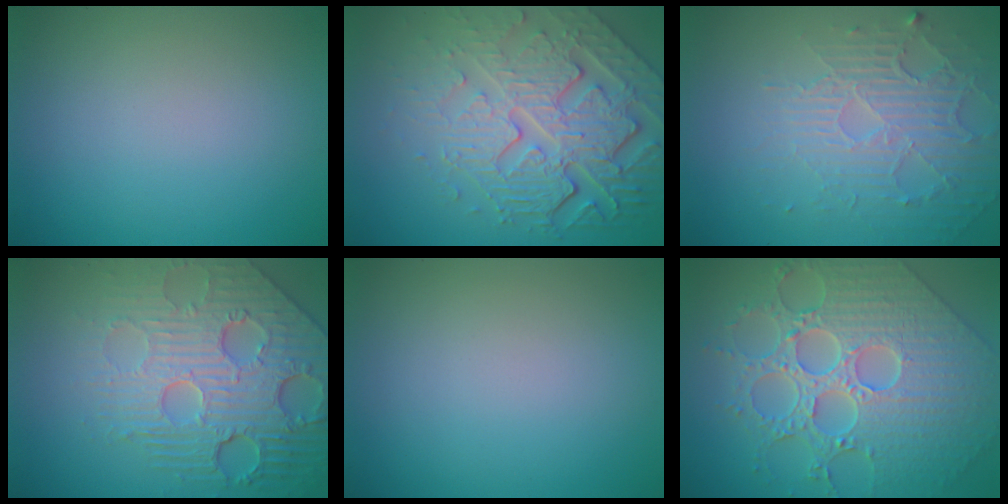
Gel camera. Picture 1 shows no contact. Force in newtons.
{"total": 8.5, "press": 5.9, "slide": 6.2}
{"total": 5.8, "press": 3.4, "slide": 4.7}
{"total": 8.6, "press": 5.9, "slide": 6.2}
{"total": 0.0}
{"total": 9.4, "press": 7.0, "slide": 6.2}